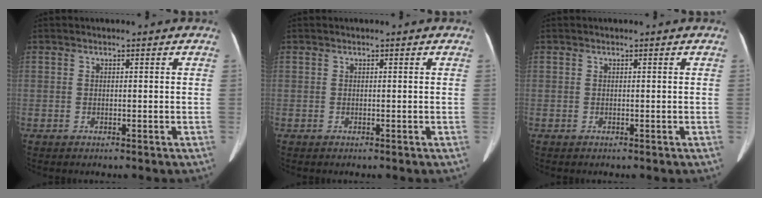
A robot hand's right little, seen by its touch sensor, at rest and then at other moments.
{"total": 0.0}
{"total": 0.0}